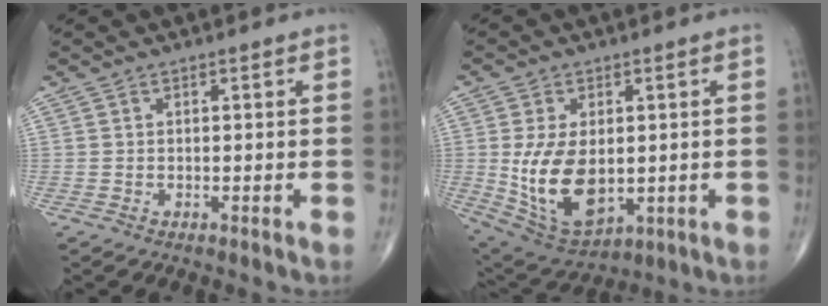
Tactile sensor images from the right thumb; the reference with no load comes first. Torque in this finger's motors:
{"motor_torque": [-0.24, 1.37, 1.38, 0.25, 0.42]}